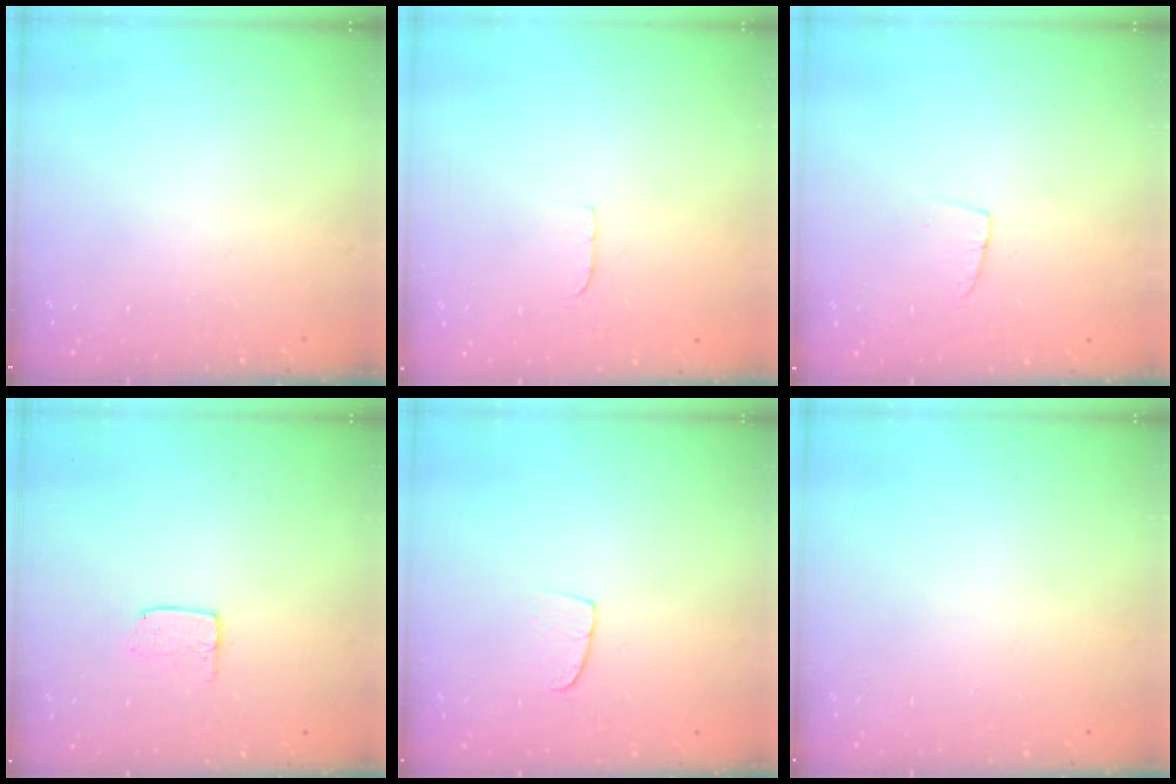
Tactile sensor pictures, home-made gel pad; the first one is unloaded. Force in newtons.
{"total": 3.3, "press": 3.3, "slide": 0.2}
{"total": 2.9, "press": 2.9, "slide": 0.1}
{"total": 5.2, "press": 5.2, "slide": 0.4}
{"total": 5.9, "press": 5.9, "slide": 0.4}
{"total": 0.0}